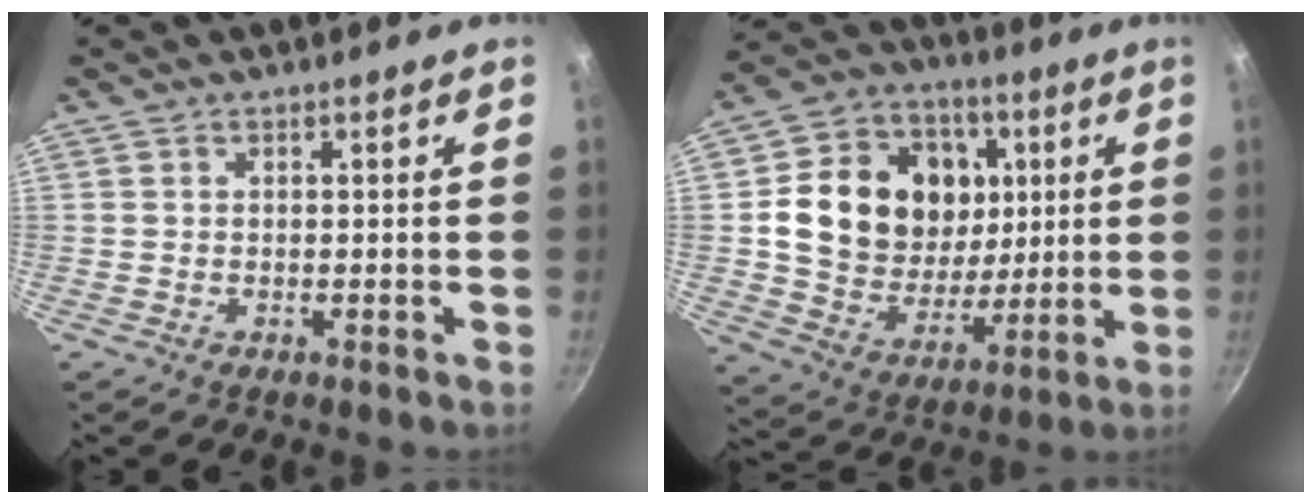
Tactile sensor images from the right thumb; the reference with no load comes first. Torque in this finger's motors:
{"motor_torque": [0.78, 0.94, 0.64, -0.49, 0.34]}